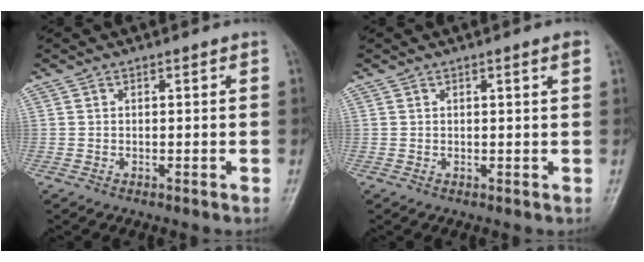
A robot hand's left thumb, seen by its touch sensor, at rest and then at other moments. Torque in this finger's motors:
{"motor_torque": [-0.14, 0.03, -0.11, -0.11, 0.02]}